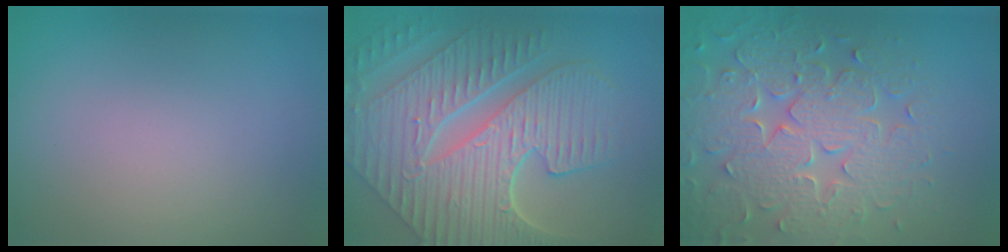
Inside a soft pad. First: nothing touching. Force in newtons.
{"total": 10.2, "press": 6.9, "slide": 7.4}
{"total": 8.1, "press": 6.2, "slide": 5.1}